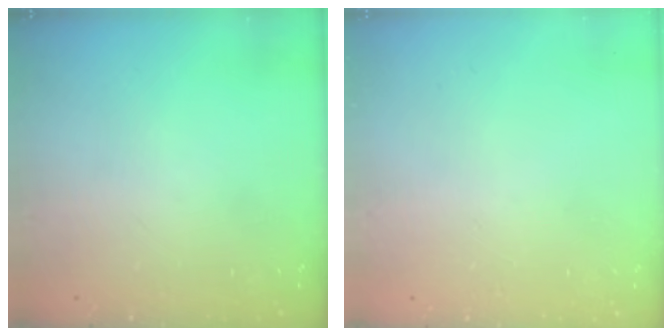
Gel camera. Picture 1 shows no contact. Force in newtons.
{"total": 1.6, "press": 1.6, "slide": 0.1}